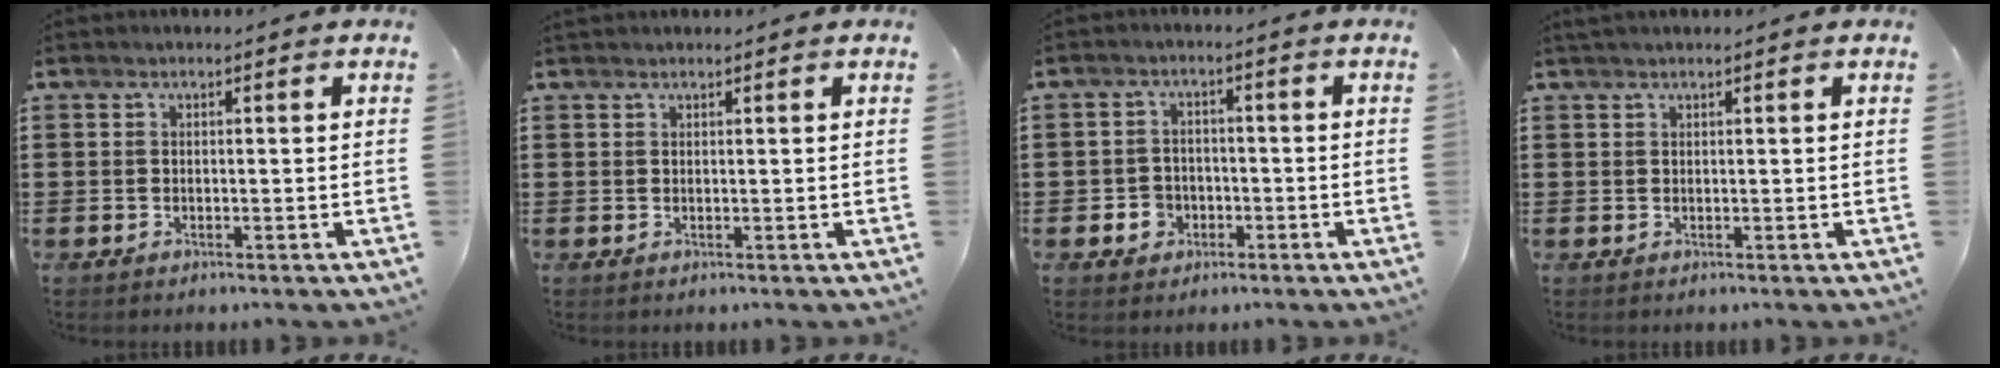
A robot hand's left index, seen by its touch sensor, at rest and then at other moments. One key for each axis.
{"total": 0.6, "fx": 0.6, "fy": 0.0, "fz": 0.2, "tx": -0.007, "ty": -0.001, "tz": 0.013}
{"total": 3.0, "fx": -1.4, "fy": 2.4, "fz": 0.9, "tx": -0.023, "ty": 0.002, "tz": -0.031}
{"total": 0.8, "fx": 0.7, "fy": -0.1, "fz": 0.5, "tx": -0.010, "ty": -0.001, "tz": 0.013}